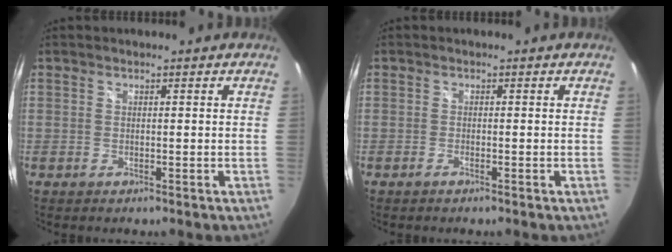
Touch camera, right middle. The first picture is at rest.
{"total": 0.9, "force": [-0.6, -0.2, 0.6], "torque": [-0.010, -0.001, -0.014]}